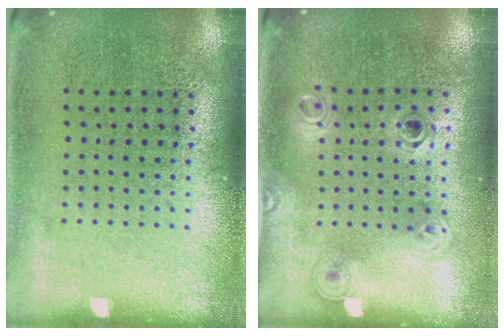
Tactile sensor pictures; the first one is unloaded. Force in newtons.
{"total": 1.2, "press": 1.1, "slide": 0.5}